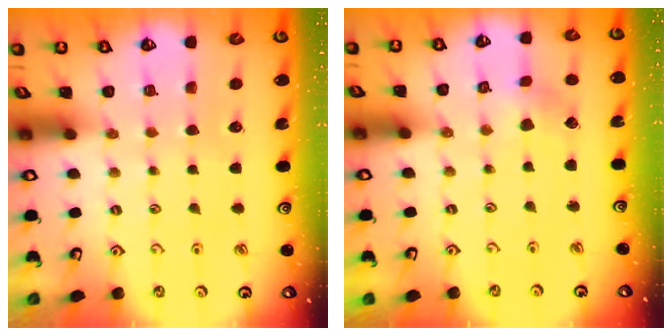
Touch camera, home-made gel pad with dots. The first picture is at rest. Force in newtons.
{"total": 2.1, "press": 2.1, "slide": 0.1}